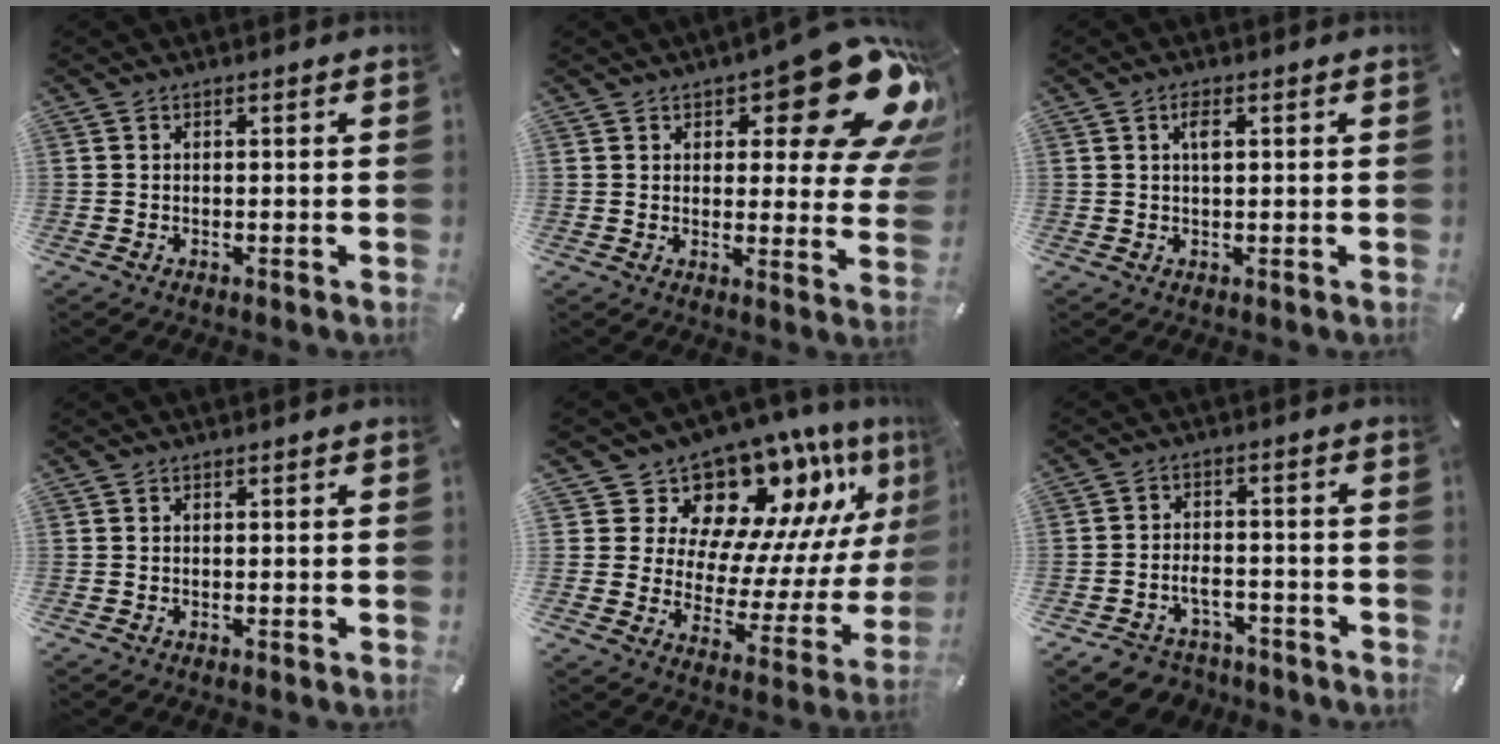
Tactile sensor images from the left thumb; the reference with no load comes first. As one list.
[{"total": 18.6, "force": [10.4, 6.7, 13.9], "torque": [-0.163, -0.077, 0.168]}, {"total": 2.6, "force": [0.8, 0.8, 2.3], "torque": [-0.047, 0.006, 0.011]}, {"total": 0.0}, {"total": 15.5, "force": [13.1, 7.2, 4.2], "torque": [-0.059, -0.132, 0.221]}, {"total": 5.6, "force": [-3.2, 4.0, 2.3], "torque": [-0.054, 0.014, -0.060]}]